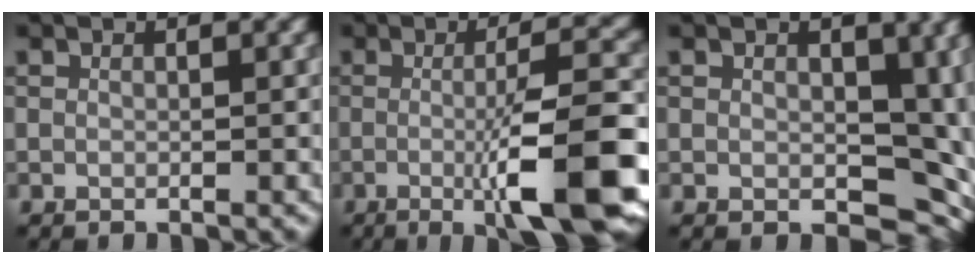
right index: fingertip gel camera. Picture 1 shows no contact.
{"total": 10.6, "force": [-2.5, 2.1, 10.1], "torque": [-0.130, 0.004, -0.045]}
{"total": 10.2, "force": [-0.1, 6.5, 7.8], "torque": [-0.093, -0.025, 0.011]}